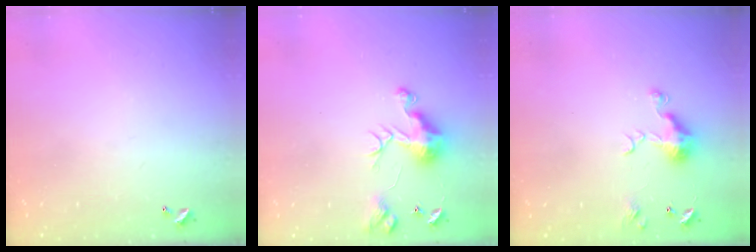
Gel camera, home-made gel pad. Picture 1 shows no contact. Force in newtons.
{"total": 10.0, "press": 9.9, "slide": 1.6}
{"total": 6.6, "press": 6.5, "slide": 1.0}